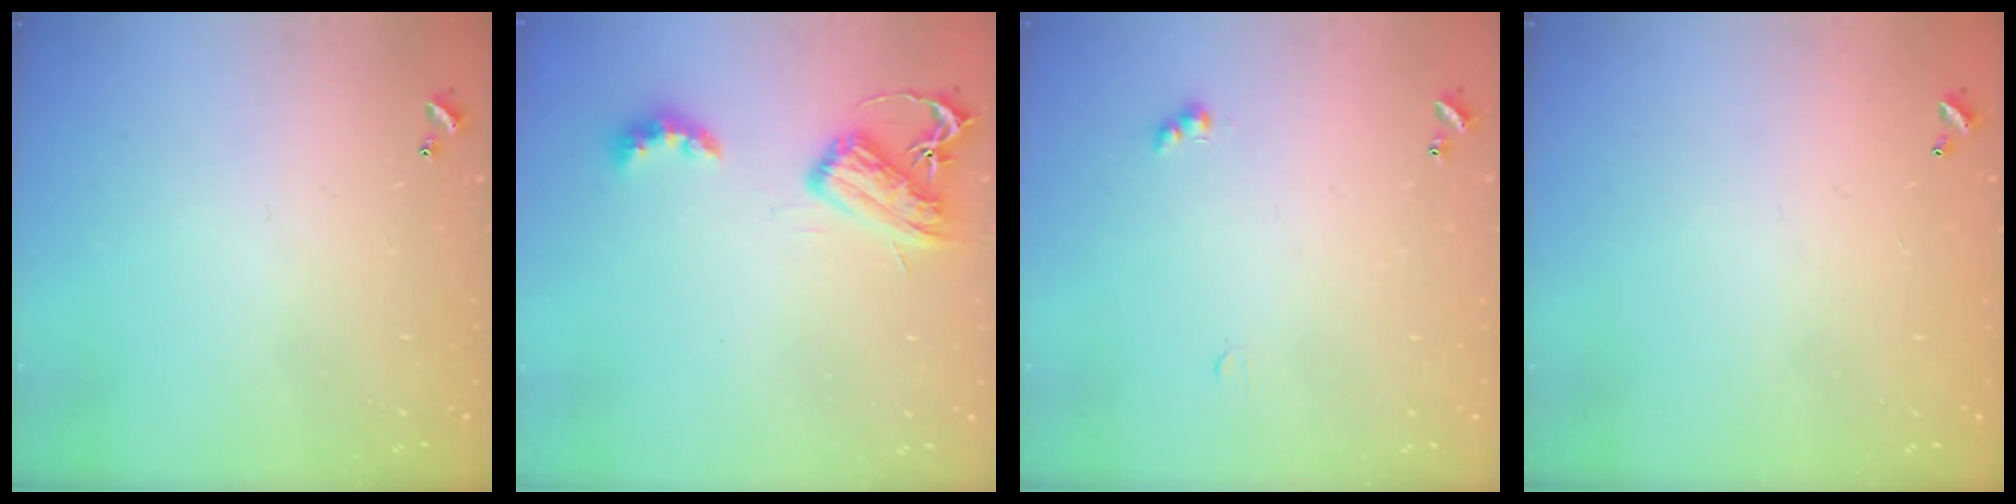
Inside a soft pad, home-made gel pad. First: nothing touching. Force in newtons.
{"total": 6.7, "press": 6.7, "slide": 0.8}
{"total": 1.8, "press": 1.8, "slide": 0.4}
{"total": 2.8, "press": 2.8, "slide": 0.1}